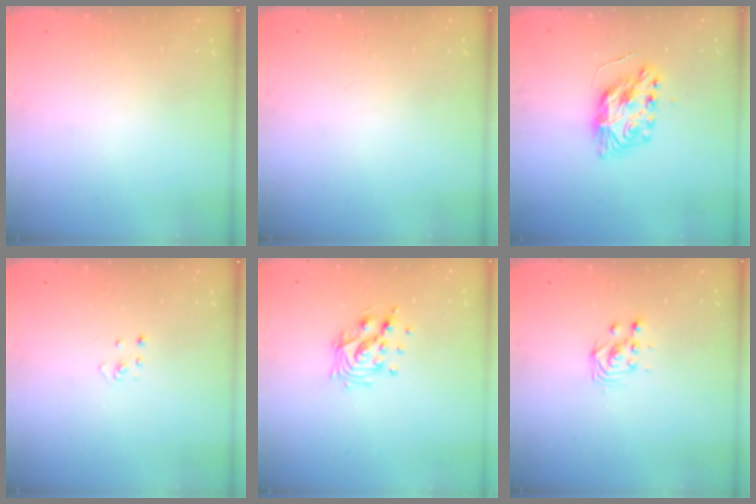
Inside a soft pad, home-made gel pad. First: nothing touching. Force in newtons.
{"total": 0.0}
{"total": 9.4, "press": 9.4, "slide": 0.9}
{"total": 2.2, "press": 2.2, "slide": 0.2}
{"total": 10.9, "press": 10.8, "slide": 0.9}
{"total": 2.9, "press": 2.9, "slide": 0.4}